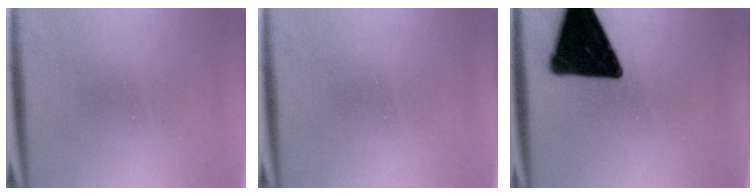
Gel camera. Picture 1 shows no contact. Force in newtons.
{"total": 0.0}
{"total": 17.8}